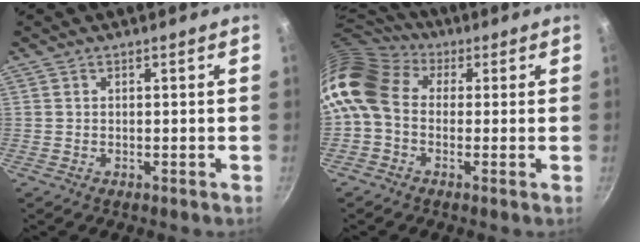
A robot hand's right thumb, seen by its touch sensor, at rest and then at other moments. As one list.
[{"total": 13.9, "force": [1.0, 10.6, 8.9], "torque": [-0.180, 0.036, -0.002]}]